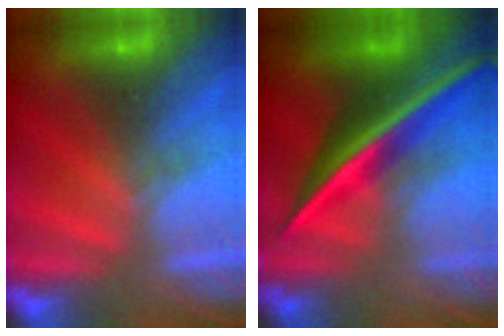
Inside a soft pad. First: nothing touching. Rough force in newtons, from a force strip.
{"total": 2.7}